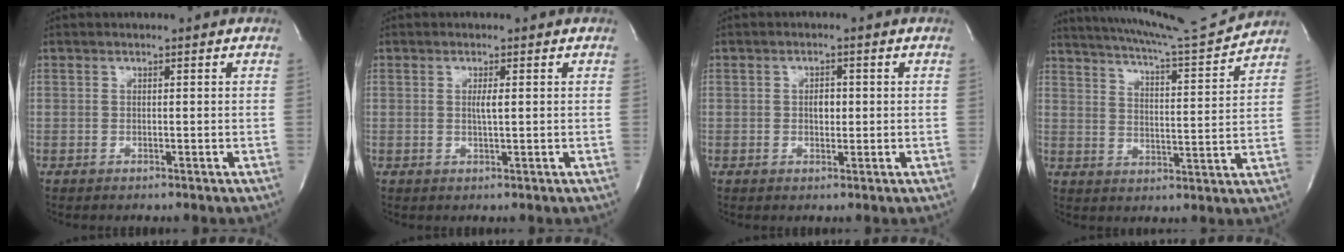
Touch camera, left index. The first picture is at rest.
{"total": 1.5, "force": [0.1, 0.0, 1.5], "torque": [-0.033, -0.003, 0.001]}
{"total": 2.1, "force": [-0.1, 1.3, 1.7], "torque": [-0.027, -0.001, -0.001]}
{"total": 14.5, "force": [13.7, -1.2, 4.5], "torque": [-0.080, -0.036, 0.197]}